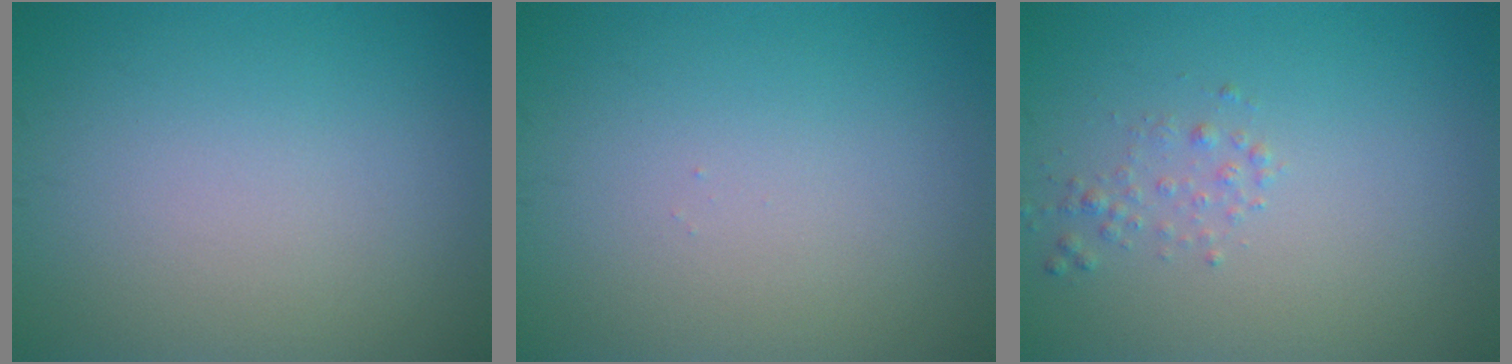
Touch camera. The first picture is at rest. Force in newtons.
{"total": 0.0}
{"total": 1.0, "press": 1.0, "slide": 0.0}